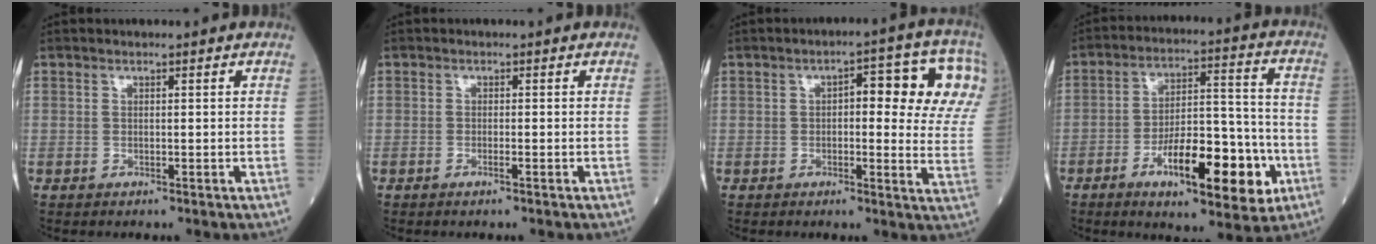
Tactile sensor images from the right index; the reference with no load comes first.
{"total": 0.9, "force": [-0.5, -0.1, 0.7], "torque": [-0.016, 0.000, -0.008]}
{"total": 13.6, "force": [3.9, 4.4, 12.3], "torque": [-0.146, 0.026, 0.037]}
{"total": 15.5, "force": [-6.3, 4.6, 13.4], "torque": [-0.208, 0.011, -0.093]}